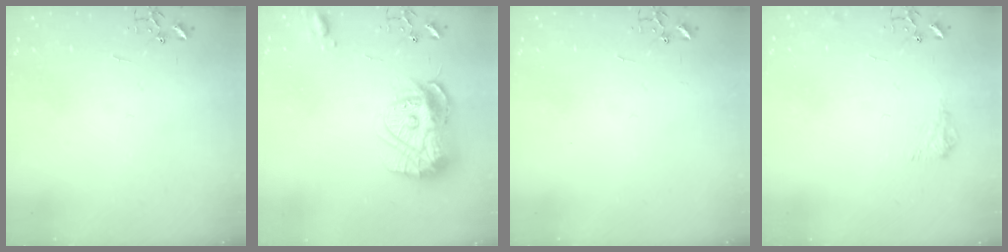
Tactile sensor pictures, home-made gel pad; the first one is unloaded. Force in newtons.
{"total": 14.9, "press": 14.9, "slide": 1.4}
{"total": 0.0}
{"total": 7.3, "press": 7.3, "slide": 1.0}